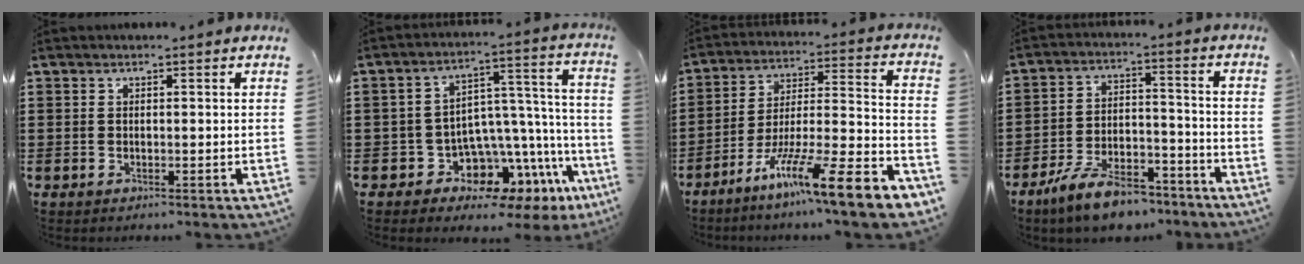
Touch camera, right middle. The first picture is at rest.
{"total": 5.5, "force": [-4.6, 2.9, 0.9], "torque": [-0.034, -0.032, -0.090]}
{"total": 13.0, "force": [-9.5, 0.6, 8.9], "torque": [-0.136, 0.012, -0.173]}
{"total": 9.6, "force": [-8.2, 2.4, 4.2], "torque": [-0.080, 0.028, -0.158]}